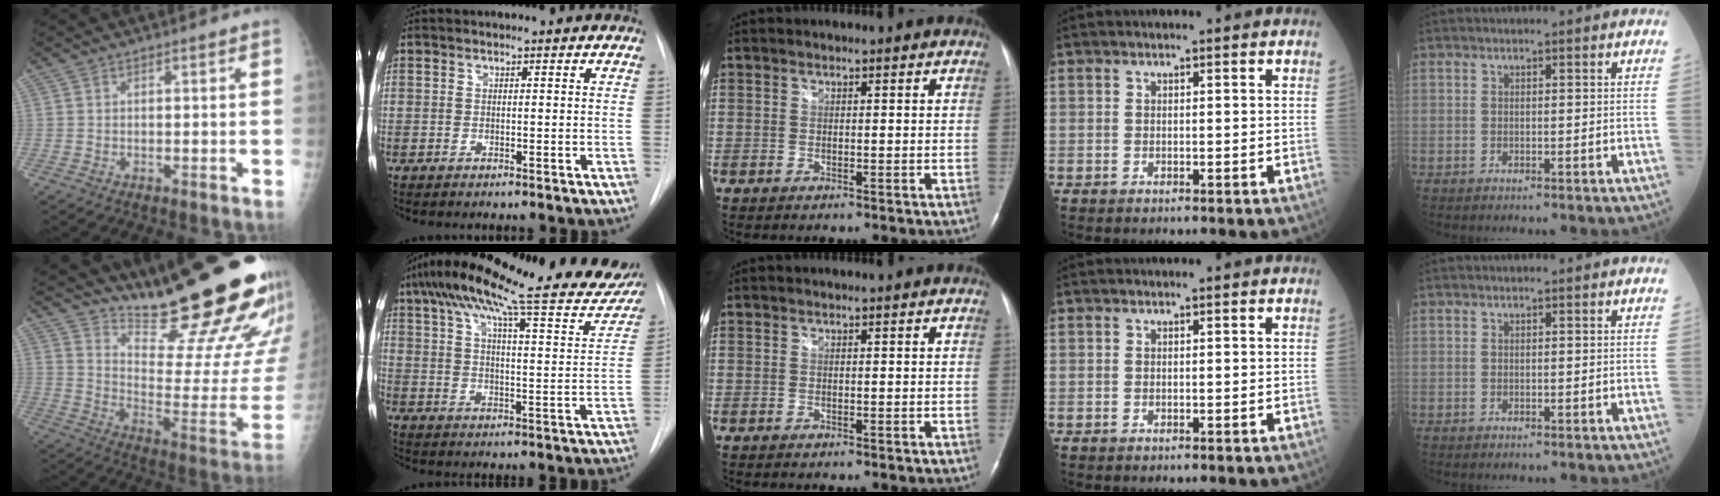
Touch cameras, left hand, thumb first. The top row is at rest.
{"thumb": {"total": 30.0, "force": [23.1, 5.4, 18.4], "torque": [-0.230, -0.164, 0.325]}, "index": {"total": 28.8, "force": [23.3, 4.8, 16.2], "torque": [-0.253, 0.002, 0.299]}}